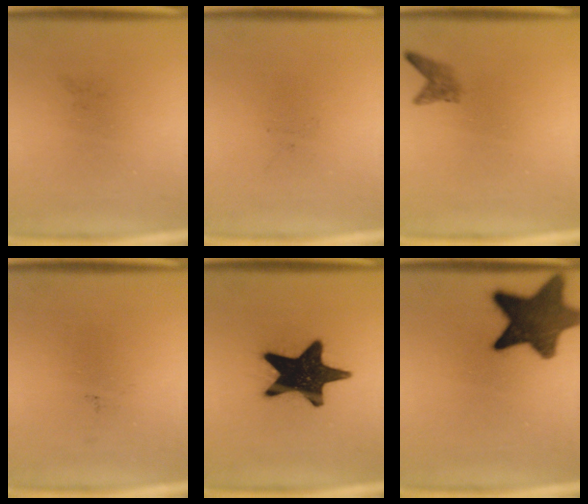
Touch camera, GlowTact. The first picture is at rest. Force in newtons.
{"total": 0.0}
{"total": 1.6}
{"total": 0.0}
{"total": 18.4}
{"total": 13.1}